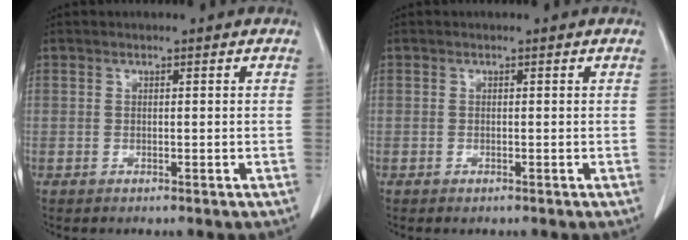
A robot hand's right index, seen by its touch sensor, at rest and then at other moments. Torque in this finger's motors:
{"motor_torque": [0.14, -0.09, -0.11, 0.01]}